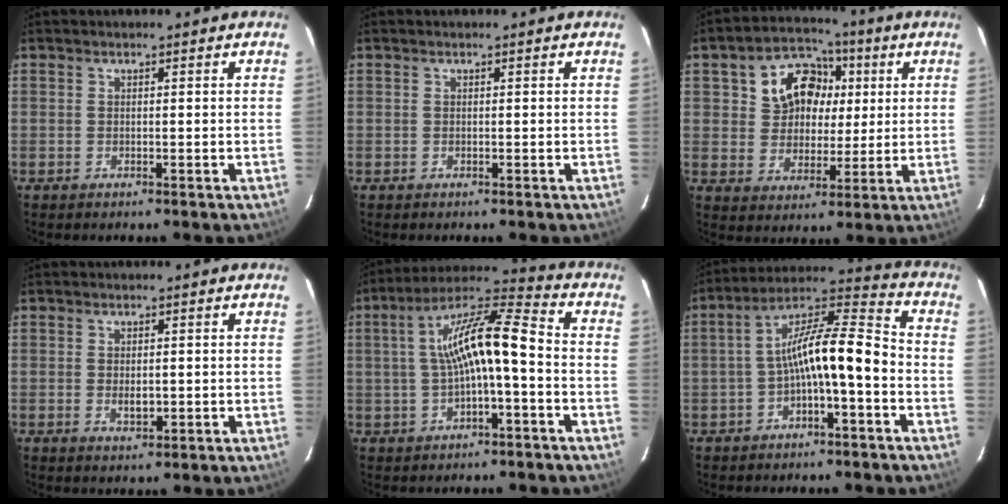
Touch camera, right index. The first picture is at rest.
{"total": 0.0}
{"total": 11.7, "force": [3.6, 9.7, 5.4], "torque": [-0.120, 0.034, 0.065]}
{"total": 2.6, "force": [-0.2, 1.5, 2.1], "torque": [-0.035, -0.003, -0.001]}
{"total": 12.1, "force": [-1.0, 2.6, 11.8], "torque": [-0.217, 0.029, -0.015]}
{"total": 11.6, "force": [-3.3, 2.5, 10.8], "torque": [-0.197, 0.028, -0.056]}